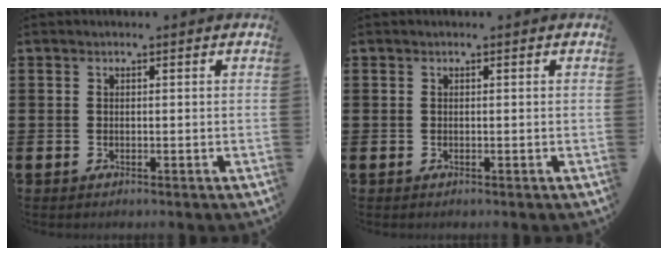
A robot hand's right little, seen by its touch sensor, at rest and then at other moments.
{"total": 0.0}